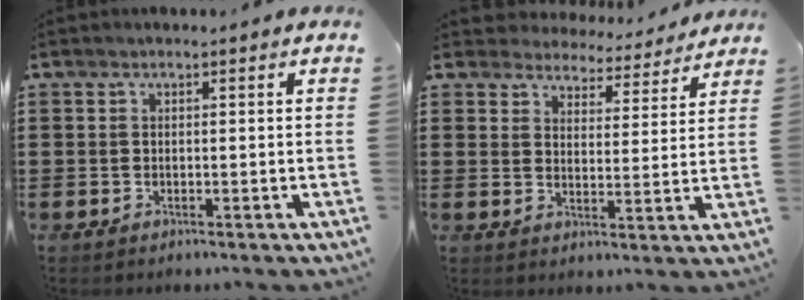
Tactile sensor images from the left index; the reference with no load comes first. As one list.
[{"total": 4.6, "force": [4.6, 0.5, -0.1], "torque": [-0.016, -0.036, 0.079]}]